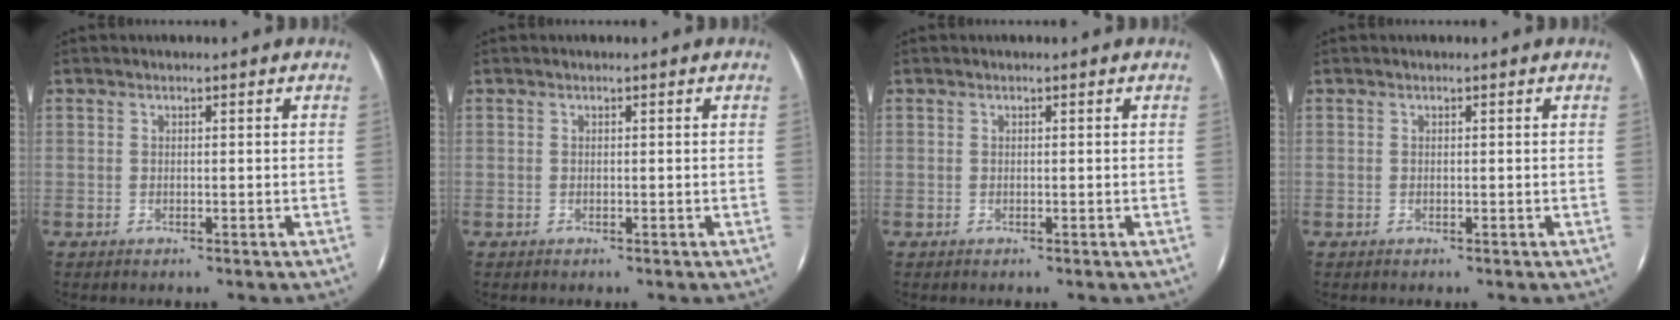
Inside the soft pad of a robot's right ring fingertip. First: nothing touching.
{"total": 0.0}
{"total": 0.0}
{"total": 0.0}